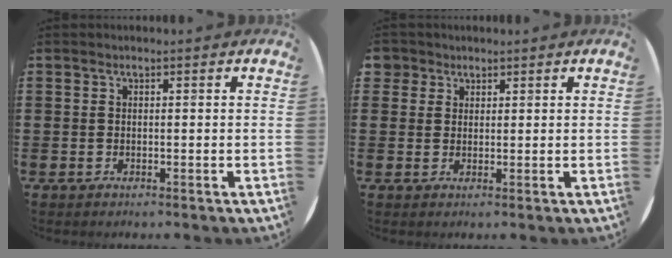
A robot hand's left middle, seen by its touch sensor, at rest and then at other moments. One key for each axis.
{"total": 2.2, "fx": 1.6, "fy": 1.6, "fz": 0.0, "tx": 0.001, "ty": 0.004, "tz": 0.030}